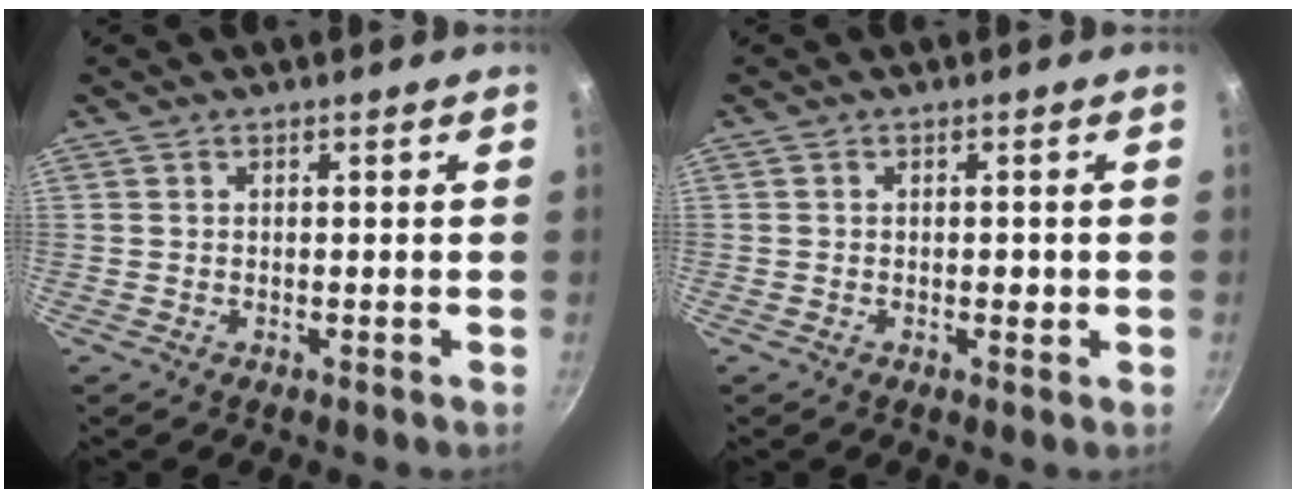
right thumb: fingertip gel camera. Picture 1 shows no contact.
{"total": 1.4, "force": [-0.2, 0.8, 1.2], "torque": [-0.012, 0.002, -0.005]}